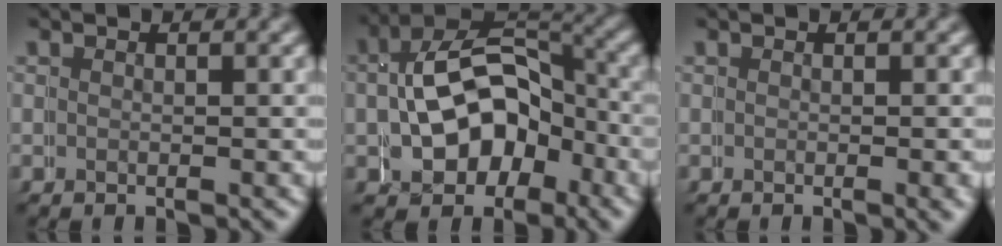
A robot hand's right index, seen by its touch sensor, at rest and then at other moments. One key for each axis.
{"total": 8.0, "fx": -0.9, "fy": 7.0, "fz": 3.8, "tx": -0.082, "ty": -0.029, "tz": -0.005}
{"total": 0.5, "fx": 0.1, "fy": -0.2, "fz": 0.4, "tx": -0.001, "ty": 0.005, "tz": -0.001}